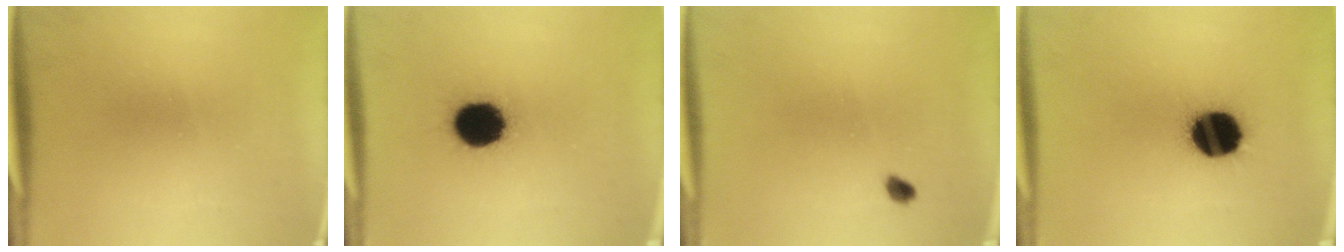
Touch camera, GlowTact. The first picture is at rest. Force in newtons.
{"total": 12.6}
{"total": 1.4}
{"total": 15.0}